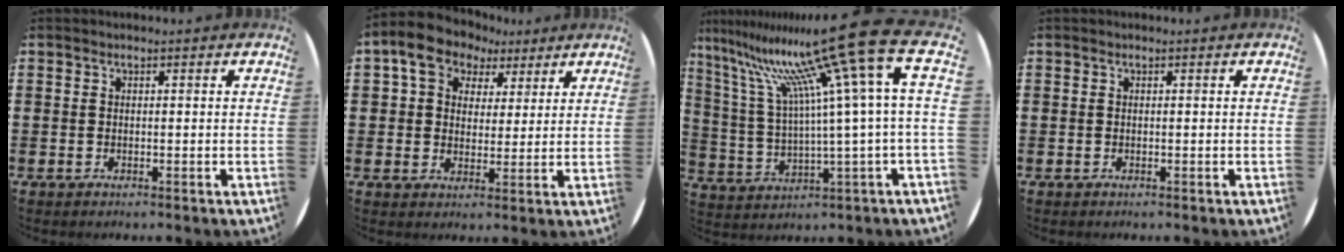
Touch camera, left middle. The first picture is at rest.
{"total": 7.3, "force": [4.8, 5.1, 2.0], "torque": [-0.062, 0.007, 0.086]}
{"total": 16.9, "force": [12.0, 1.3, 11.7], "torque": [-0.239, -0.075, 0.193]}
{"total": 0.0}